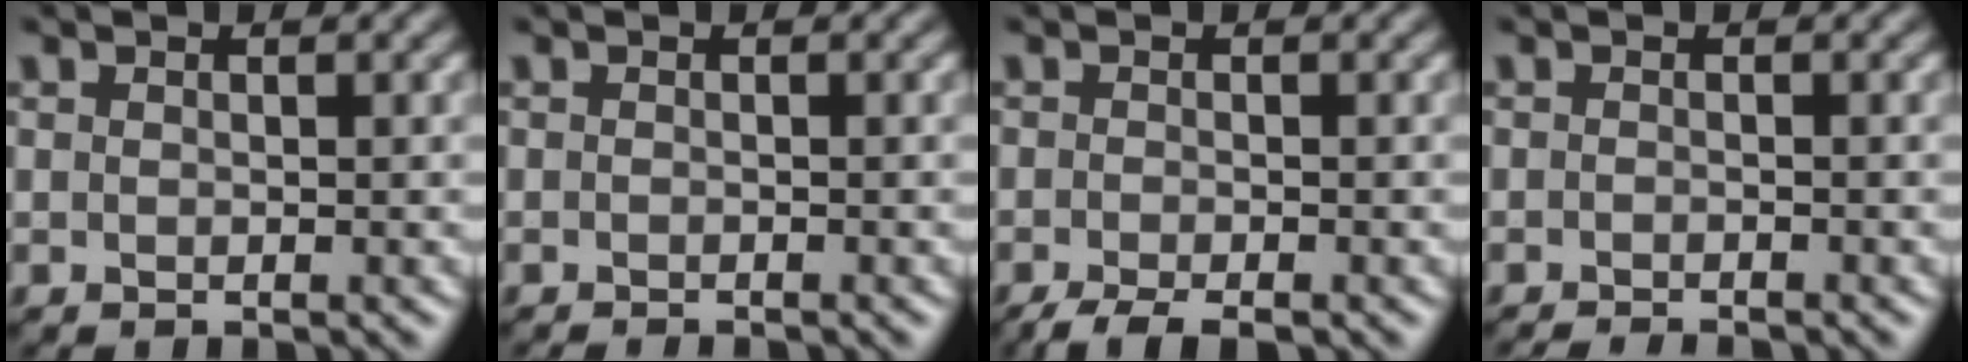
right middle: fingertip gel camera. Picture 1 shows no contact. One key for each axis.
{"total": 1.3, "fx": -1.2, "fy": 0.2, "fz": 0.5, "tx": 0.004, "ty": -0.003, "tz": -0.017}
{"total": 3.3, "fx": -2.5, "fy": 0.7, "fz": 2.0, "tx": -0.036, "ty": -0.007, "tz": -0.047}
{"total": 2.2, "fx": -1.9, "fy": 0.3, "fz": 1.0, "tx": -0.007, "ty": -0.004, "tz": -0.032}